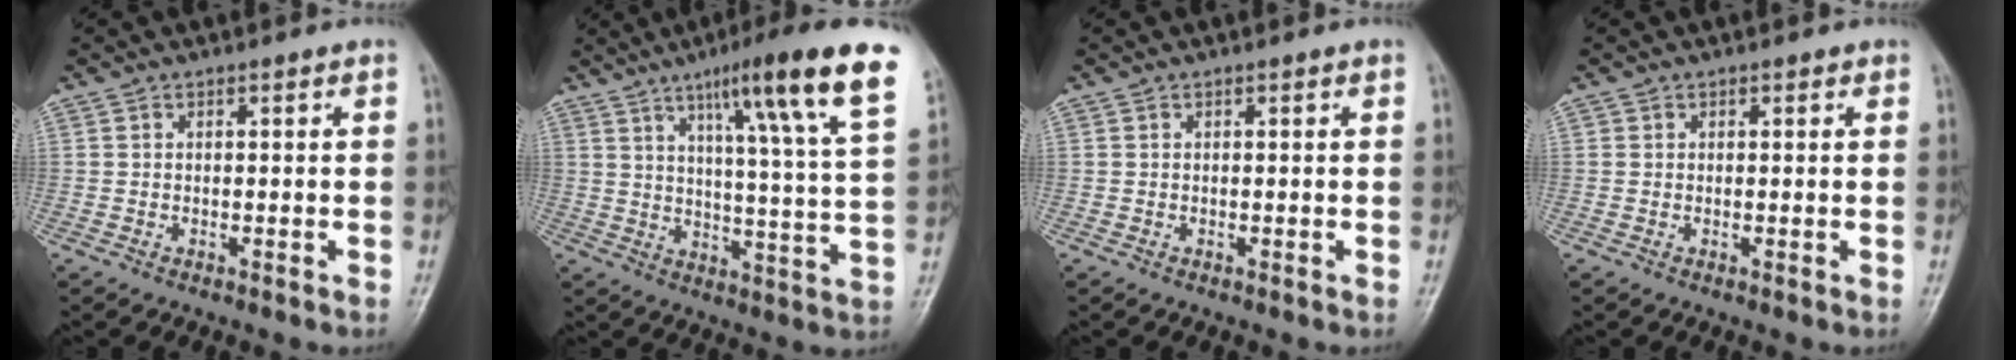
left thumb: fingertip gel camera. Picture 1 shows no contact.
{"total": 19.3, "force": [11.1, 1.5, 15.7], "torque": [-0.211, -0.042, 0.152]}
{"total": 0.0}
{"total": 0.7, "force": [0.3, 0.6, 0.0], "torque": [0.016, 0.000, 0.004]}